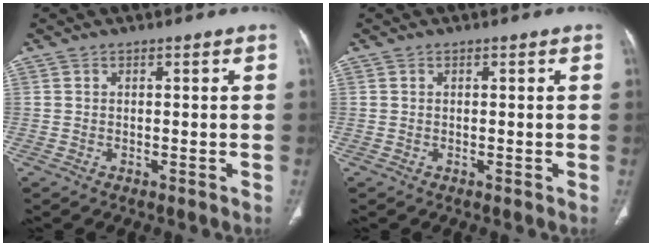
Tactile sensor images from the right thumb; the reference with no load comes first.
{"total": 0.0}